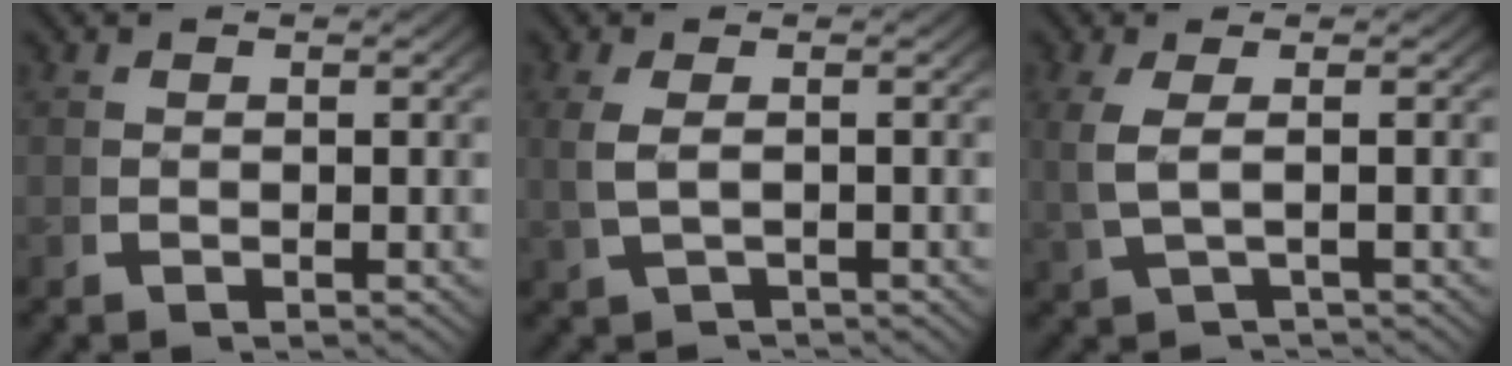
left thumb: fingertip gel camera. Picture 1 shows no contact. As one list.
[{"total": 2.3, "force": [-0.9, 0.9, 2.0], "torque": [-0.056, -0.007, 0.002]}, {"total": 3.0, "force": [-0.4, 1.1, 2.8], "torque": [-0.083, -0.008, 0.010]}]